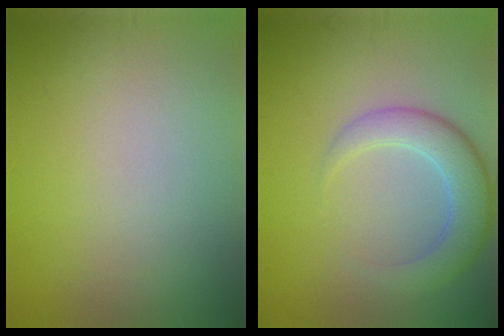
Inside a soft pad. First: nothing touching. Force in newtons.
{"total": 4.4, "press": 4.4, "slide": 0.5}